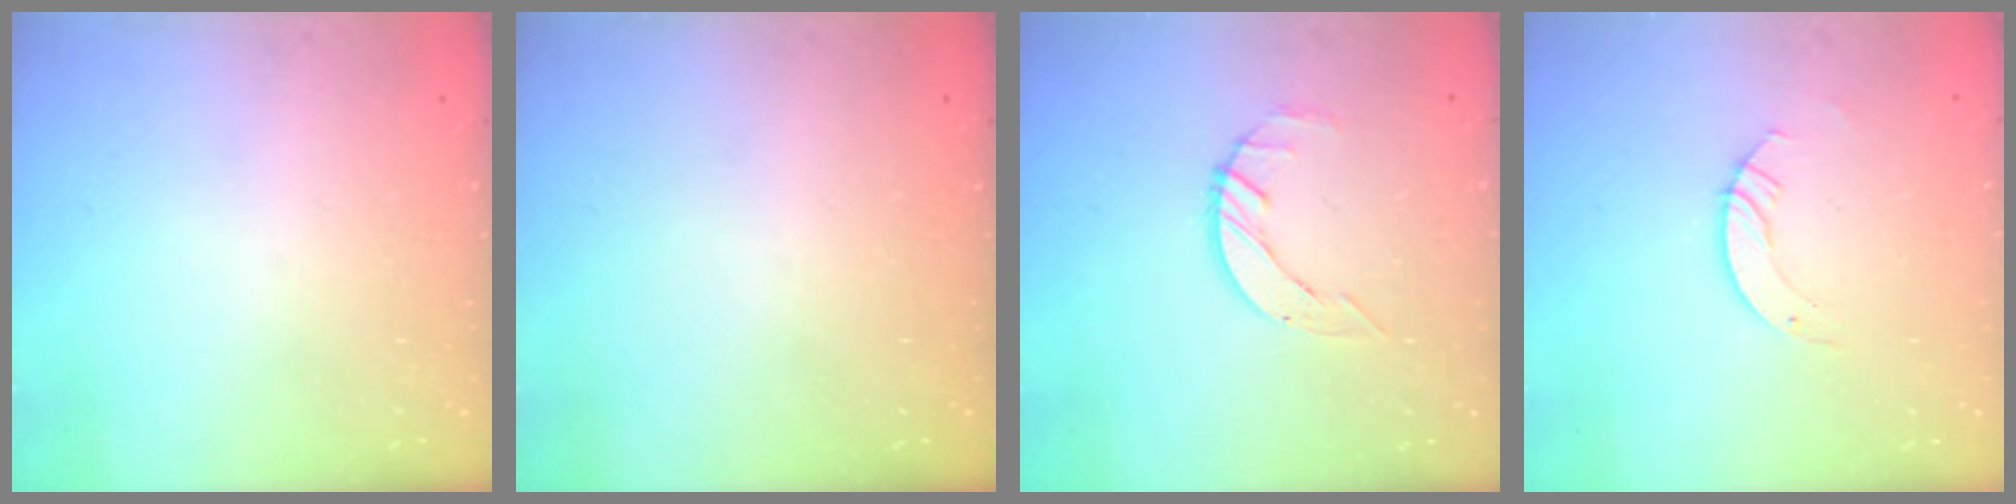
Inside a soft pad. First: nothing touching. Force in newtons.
{"total": 0.0}
{"total": 3.3, "press": 3.3, "slide": 0.4}
{"total": 3.5, "press": 3.5, "slide": 0.2}